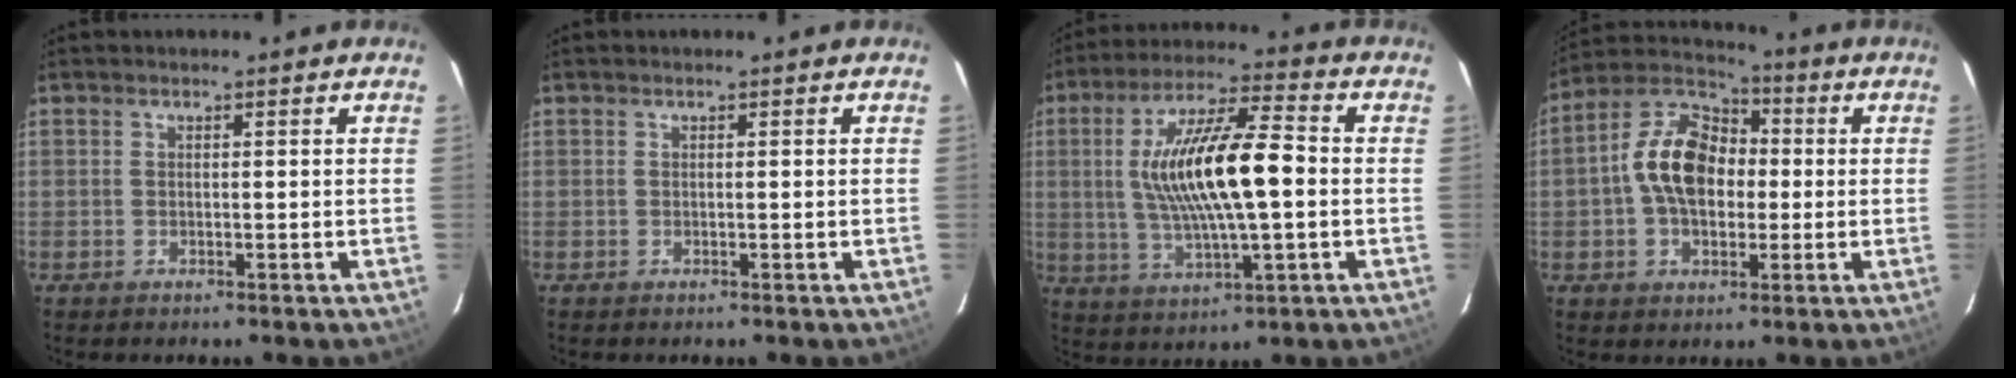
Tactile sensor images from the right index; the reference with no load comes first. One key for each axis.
{"total": 0.0}
{"total": 16.7, "fx": 0.3, "fy": 4.2, "fz": 16.1, "tx": -0.302, "ty": 0.008, "tz": 0.008}
{"total": 13.3, "fx": -0.3, "fy": 8.9, "fz": 9.9, "tx": -0.195, "ty": 0.030, "tz": -0.010}